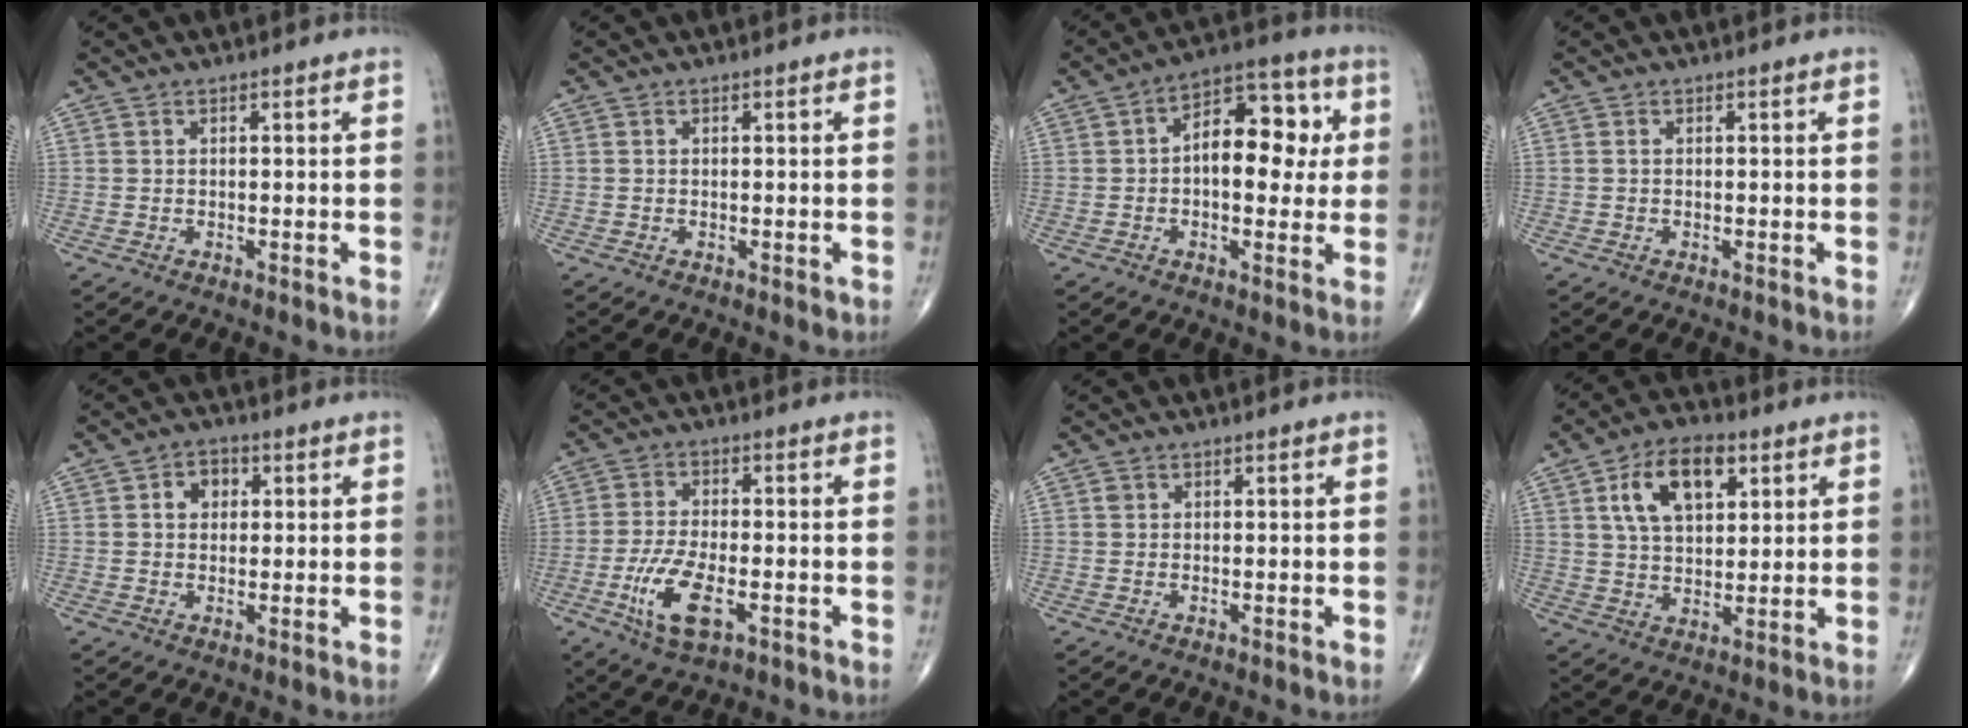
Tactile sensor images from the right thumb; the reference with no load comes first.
{"total": 0.7, "force": [-0.1, 0.5, 0.5], "torque": [-0.004, -0.001, -0.001]}
{"total": 13.6, "force": [1.4, 7.8, 11.1], "torque": [-0.121, 0.027, 0.012]}
{"total": 0.0}
{"total": 5.1, "force": [1.1, 3.9, 3.1], "torque": [-0.034, 0.010, 0.014]}
{"total": 9.2, "force": [-3.4, 3.8, 7.7], "torque": [-0.163, 0.003, -0.061]}
{"total": 0.7, "force": [0.2, 0.6, 0.2], "torque": [-0.001, 0.001, 0.005]}
{"total": 12.2, "force": [4.7, 6.9, 8.9], "torque": [-0.134, -0.005, 0.082]}